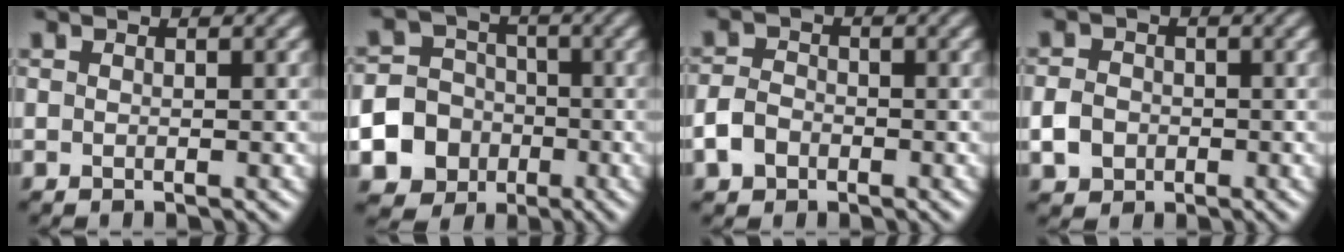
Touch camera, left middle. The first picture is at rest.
{"total": 10.9, "force": [-4.5, 9.7, 1.9], "torque": [-0.052, -0.022, -0.093]}
{"total": 2.8, "force": [-1.6, 1.9, 1.1], "torque": [-0.026, 0.003, -0.037]}
{"total": 2.7, "force": [-1.1, 2.3, 1.1], "torque": [-0.022, 0.002, -0.025]}